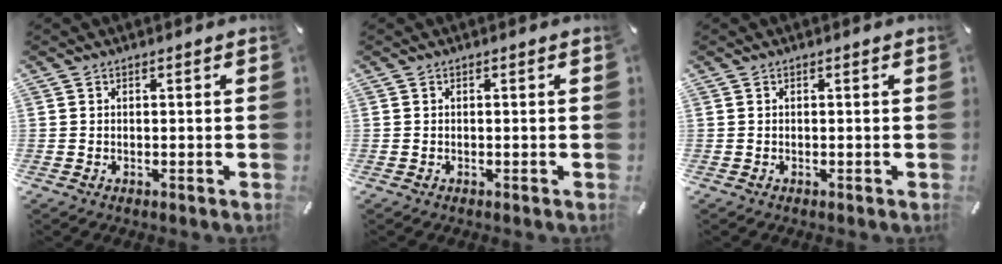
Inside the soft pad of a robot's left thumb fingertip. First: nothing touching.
{"total": 0.0}
{"total": 0.0}